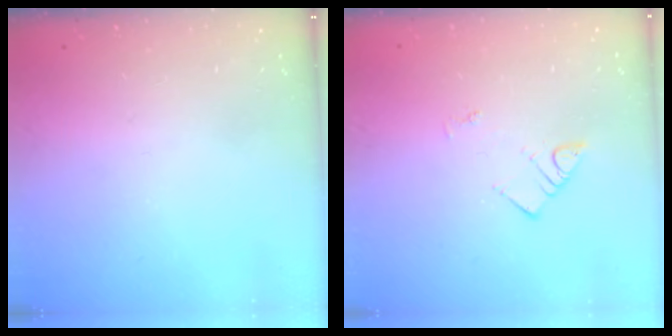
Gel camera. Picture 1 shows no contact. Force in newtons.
{"total": 3.7, "press": 3.6, "slide": 0.6}